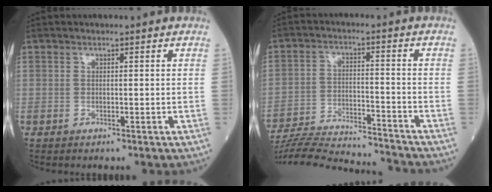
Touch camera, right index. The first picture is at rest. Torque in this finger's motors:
{"motor_torque": [-1.33, -0.81, -1.01, -0.21]}